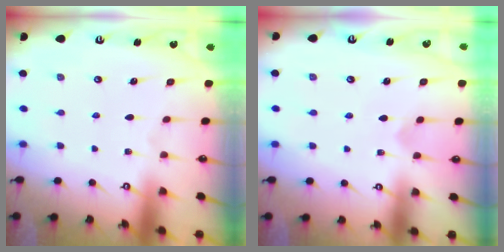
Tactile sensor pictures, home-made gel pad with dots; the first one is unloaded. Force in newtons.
{"total": 2.4, "press": 2.4, "slide": 0.3}